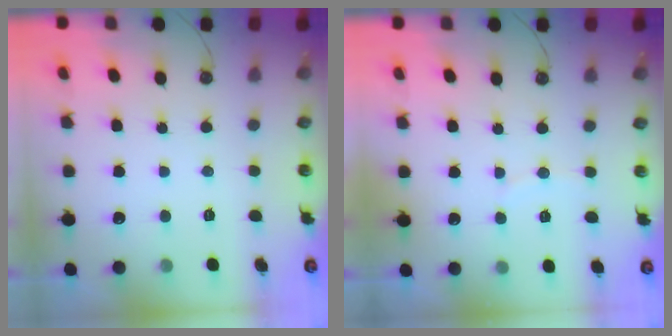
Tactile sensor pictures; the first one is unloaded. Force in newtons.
{"total": 2.5, "press": 2.5, "slide": 0.3}